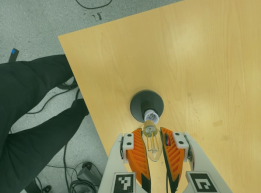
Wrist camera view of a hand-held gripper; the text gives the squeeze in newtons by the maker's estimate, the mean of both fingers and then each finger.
{"total": 21.5, "left": 25.4, "right": 17.6}